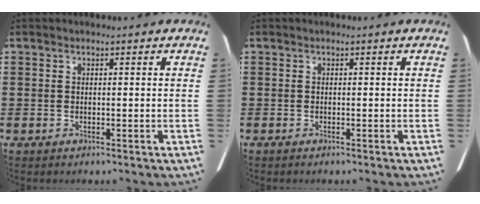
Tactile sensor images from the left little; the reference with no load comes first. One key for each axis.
{"total": 0.0}